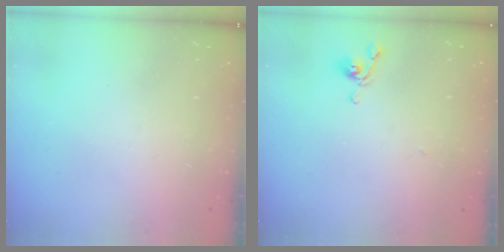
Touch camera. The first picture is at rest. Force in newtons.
{"total": 4.6, "press": 4.5, "slide": 0.2}